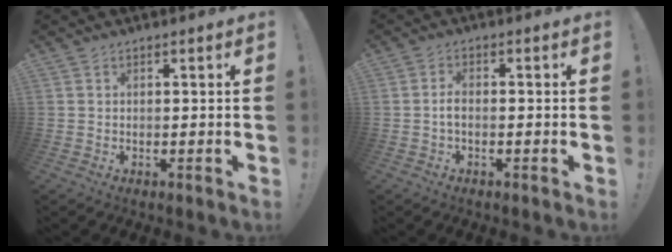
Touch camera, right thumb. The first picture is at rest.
{"total": 2.7, "force": [-0.7, 1.1, 2.4], "torque": [-0.050, 0.001, -0.014]}